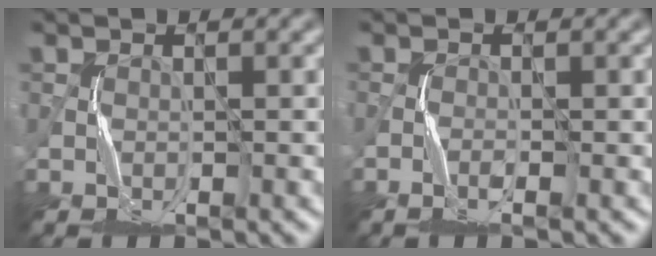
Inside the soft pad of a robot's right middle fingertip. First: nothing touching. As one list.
[{"total": 0.9, "force": [-0.5, -0.1, 0.7], "torque": [-0.017, -0.001, -0.012]}]